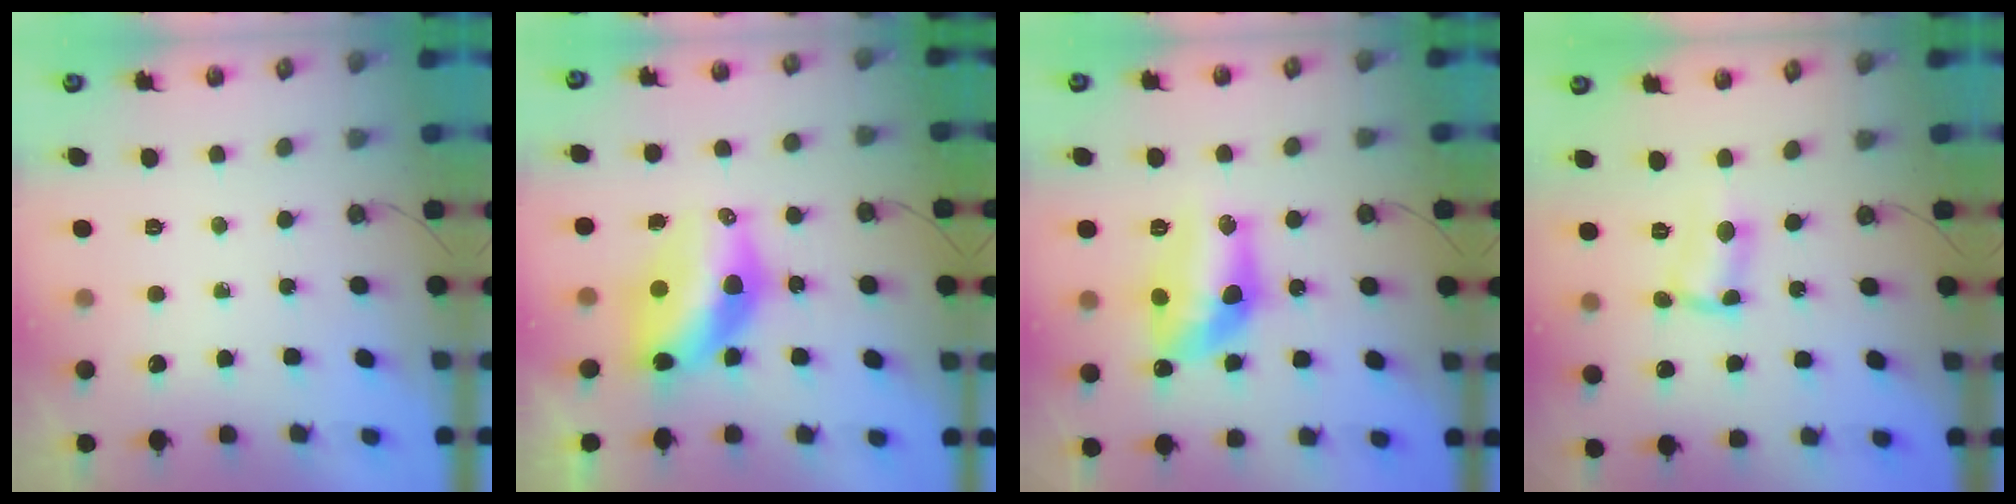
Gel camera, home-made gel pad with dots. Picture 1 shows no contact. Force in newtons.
{"total": 12.8, "press": 12.8, "slide": 1.2}
{"total": 13.4, "press": 13.3, "slide": 1.5}
{"total": 2.8, "press": 2.8, "slide": 0.6}